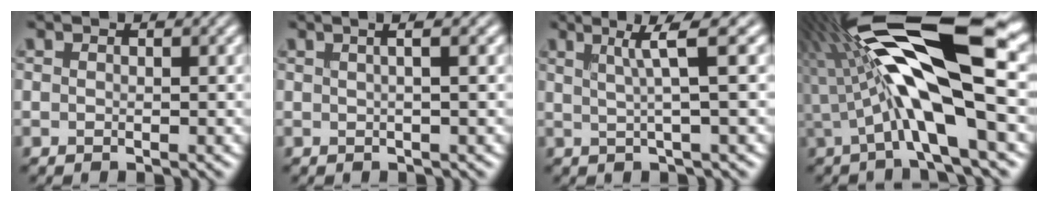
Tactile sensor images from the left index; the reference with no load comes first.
{"total": 2.6, "force": [1.0, 0.9, 2.2], "torque": [-0.017, 0.018, -0.008]}
{"total": 3.4, "force": [1.1, -0.1, 3.3], "torque": [-0.061, 0.011, 0.029]}
{"total": 13.2, "force": [0.9, 3.1, 12.8], "torque": [-0.234, 0.036, 0.013]}